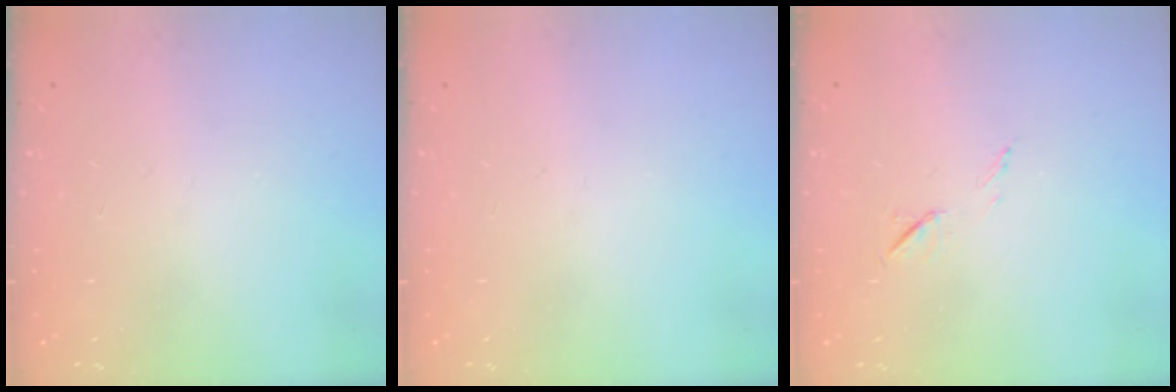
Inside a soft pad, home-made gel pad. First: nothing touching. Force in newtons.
{"total": 0.0}
{"total": 5.5, "press": 5.3, "slide": 1.5}